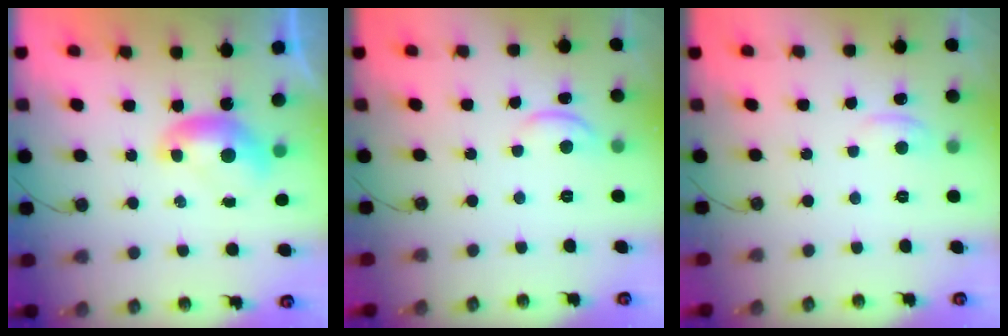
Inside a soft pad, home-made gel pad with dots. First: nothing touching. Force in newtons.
{"total": 0.7, "press": 0.6, "slide": 0.3}
{"total": 1.1, "press": 0.8, "slide": 0.7}